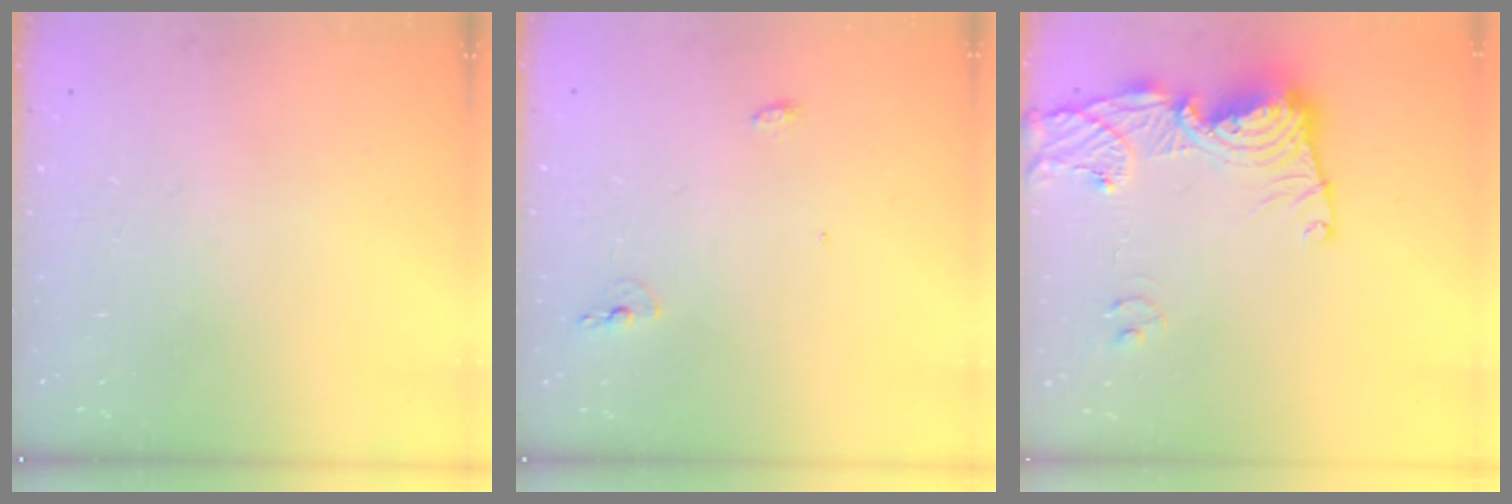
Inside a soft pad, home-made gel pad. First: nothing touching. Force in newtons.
{"total": 4.3, "press": 4.2, "slide": 0.9}
{"total": 14.9, "press": 14.8, "slide": 1.7}